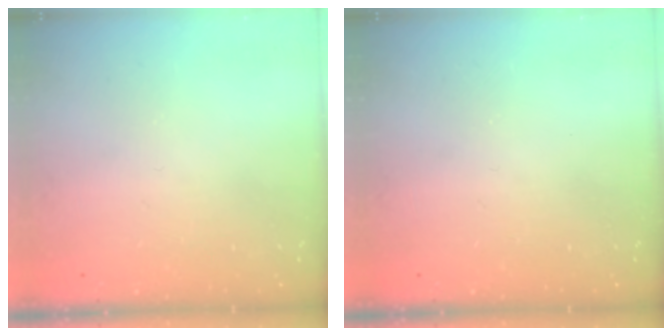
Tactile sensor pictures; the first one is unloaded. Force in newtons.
{"total": 0.0}